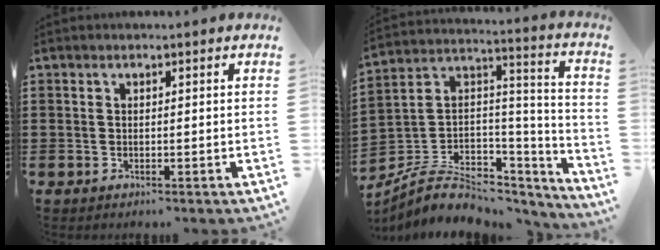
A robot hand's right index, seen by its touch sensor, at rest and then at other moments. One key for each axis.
{"total": 7.7, "fx": -3.9, "fy": 5.6, "fz": 3.6, "tx": -0.083, "ty": 0.004, "tz": -0.066}